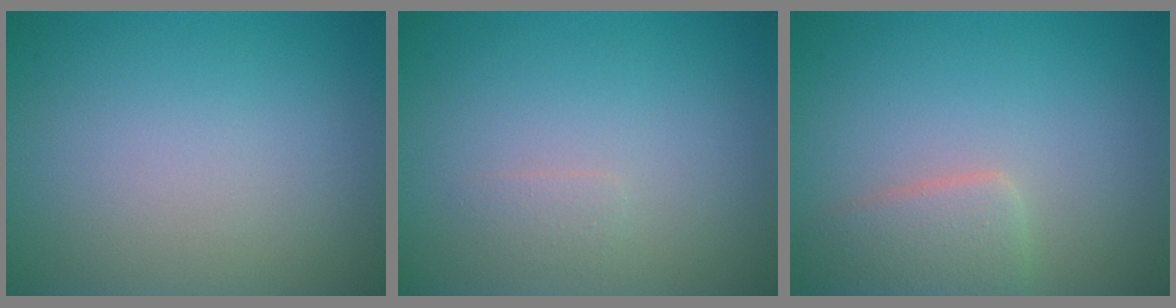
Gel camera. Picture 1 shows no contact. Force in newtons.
{"total": 0.7, "press": 0.7, "slide": 0.1}
{"total": 2.9, "press": 2.9, "slide": 0.3}